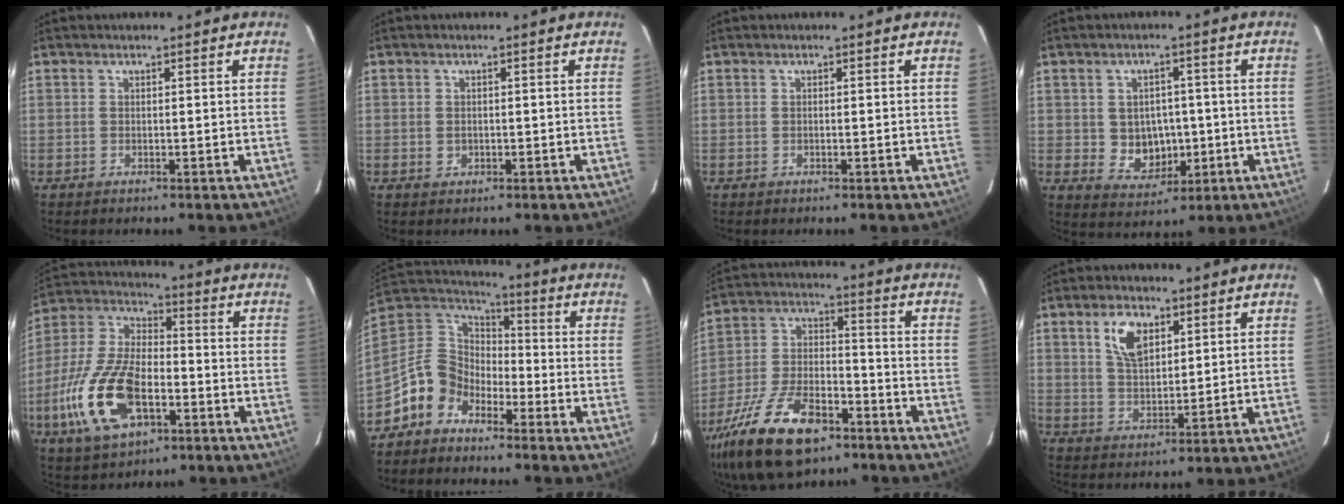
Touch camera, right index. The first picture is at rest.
{"total": 1.2, "force": [-0.2, 1.1, 0.4], "torque": [-0.005, 0.002, -0.002]}
{"total": 0.0}
{"total": 6.9, "force": [-0.5, 6.2, 3.2], "torque": [-0.065, 0.007, 0.012]}
{"total": 18.7, "force": [-6.7, 9.4, 14.7], "torque": [-0.329, -0.007, -0.121]}
{"total": 10.9, "force": [-7.4, 7.3, 3.1], "torque": [-0.082, 0.034, -0.156]}
{"total": 21.1, "force": [-13.4, 9.6, 13.2], "torque": [-0.278, -0.015, -0.233]}
{"total": 7.5, "force": [3.5, 4.0, 5.3], "torque": [-0.098, 0.009, 0.069]}